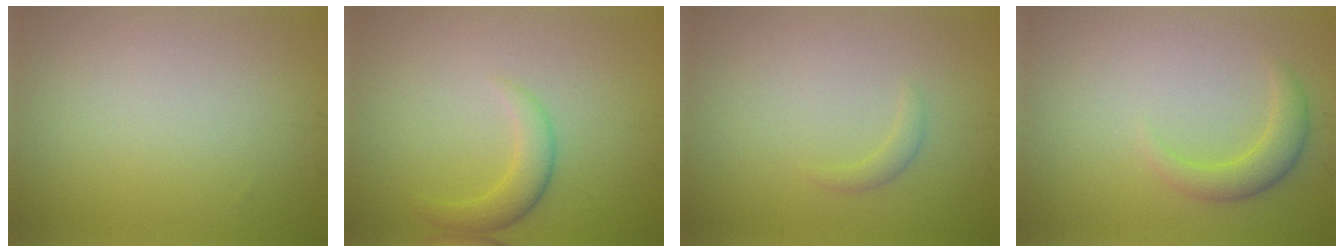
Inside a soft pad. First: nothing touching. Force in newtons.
{"total": 2.4, "press": 2.4, "slide": 0.1}
{"total": 0.9, "press": 0.9, "slide": 0.1}
{"total": 2.5, "press": 2.5, "slide": 0.1}